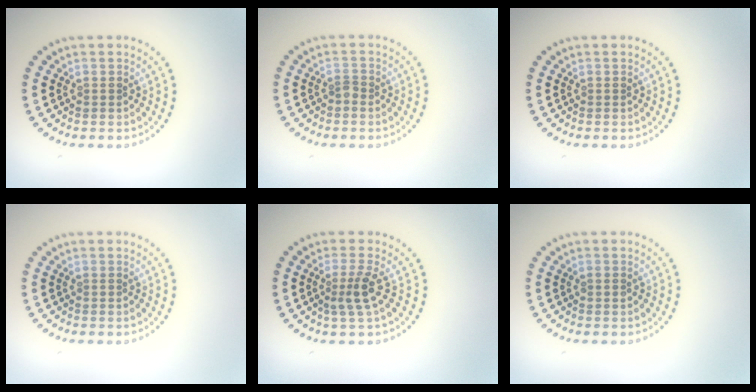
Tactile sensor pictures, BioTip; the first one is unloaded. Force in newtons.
{"total": 0.8, "press": 0.5, "slide": 0.5}
{"total": 0.0}
{"total": 0.0}
{"total": 2.3, "press": 1.7, "slide": 1.5}
{"total": 0.5, "press": 0.5, "slide": 0.1}